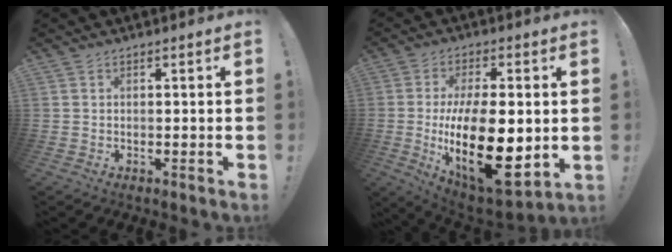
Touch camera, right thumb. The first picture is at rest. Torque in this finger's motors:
{"motor_torque": [2.64, 2.37, 2.46, -0.31, 0.86]}